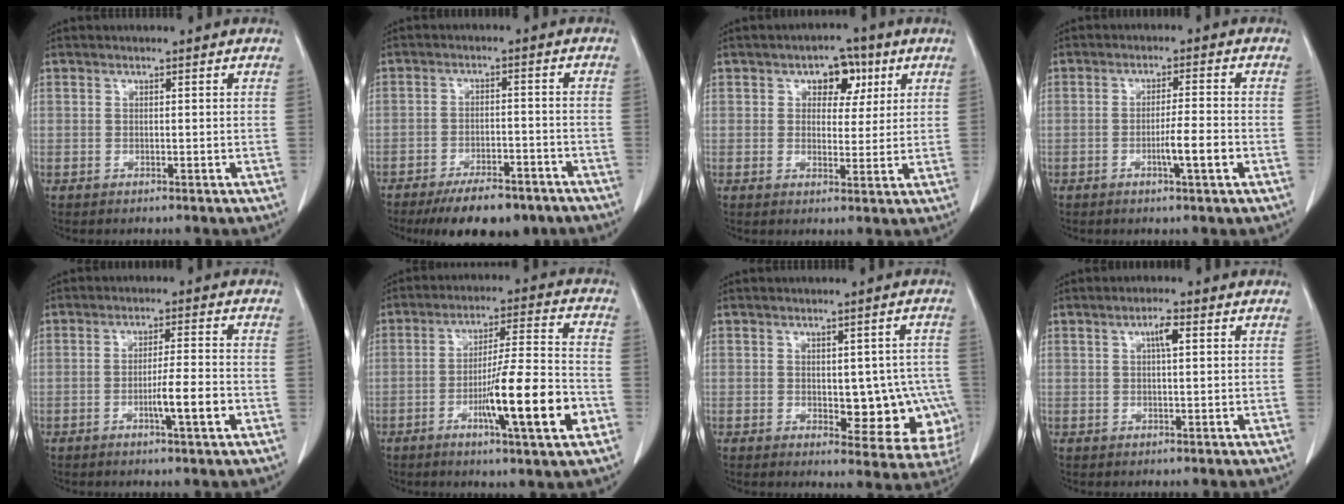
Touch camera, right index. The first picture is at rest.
{"total": 10.6, "force": [-8.1, 3.7, 5.7], "torque": [-0.082, -0.006, -0.121]}
{"total": 5.5, "force": [2.3, 3.5, 3.4], "torque": [-0.043, 0.013, 0.032]}
{"total": 4.7, "force": [-1.7, -0.1, 4.3], "torque": [-0.071, -0.005, -0.029]}
{"total": 5.6, "force": [-2.1, 0.0, 5.2], "torque": [-0.085, -0.005, -0.034]}
{"total": 14.2, "force": [-5.0, 0.4, 13.3], "torque": [-0.220, -0.009, -0.082]}
{"total": 10.5, "force": [-1.7, 5.4, 8.8], "torque": [-0.083, 0.009, -0.008]}
{"total": 2.6, "force": [0.9, 0.5, 2.4], "torque": [-0.047, 0.002, 0.015]}